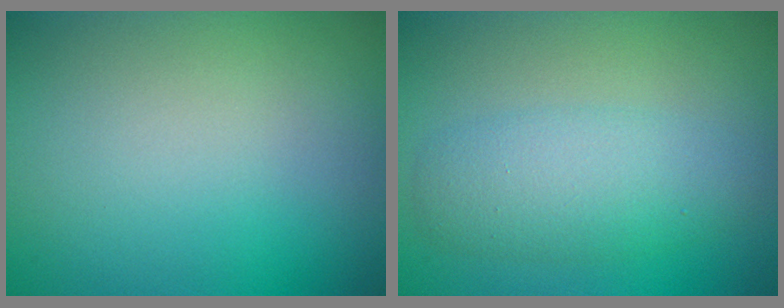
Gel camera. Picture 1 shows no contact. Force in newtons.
{"total": 4.1, "press": 4.1, "slide": 0.2}